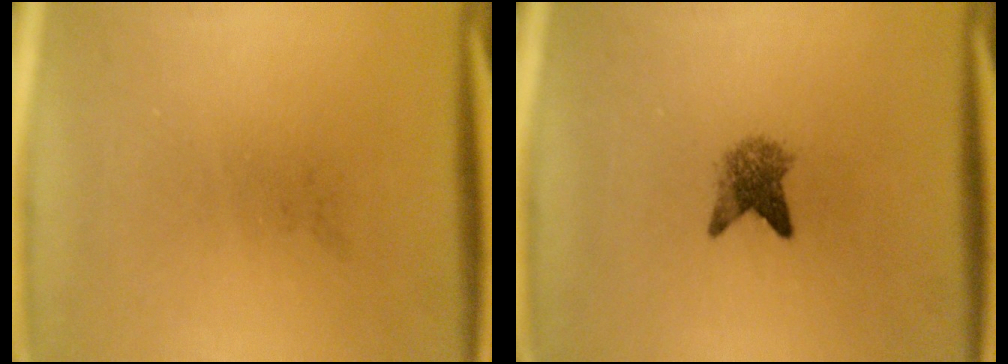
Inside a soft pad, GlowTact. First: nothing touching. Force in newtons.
{"total": 3.2}